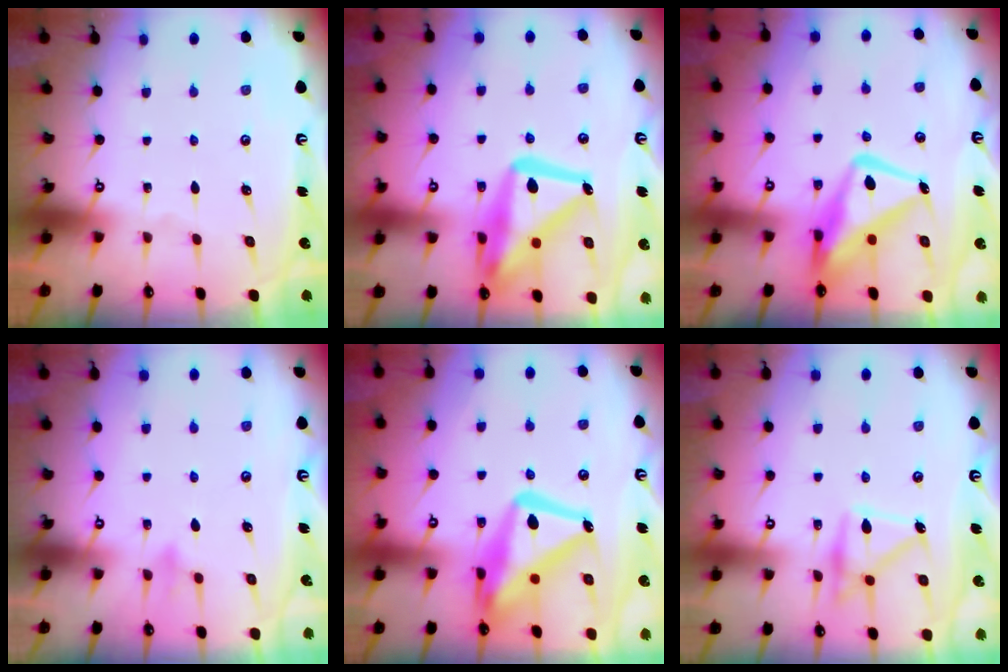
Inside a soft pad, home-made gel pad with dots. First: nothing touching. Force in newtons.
{"total": 20.7, "press": 20.6, "slide": 2.0}
{"total": 14.9, "press": 14.8, "slide": 1.7}
{"total": 7.9, "press": 7.8, "slide": 1.4}
{"total": 18.9, "press": 18.8, "slide": 1.9}
{"total": 16.9, "press": 16.9, "slide": 1.1}